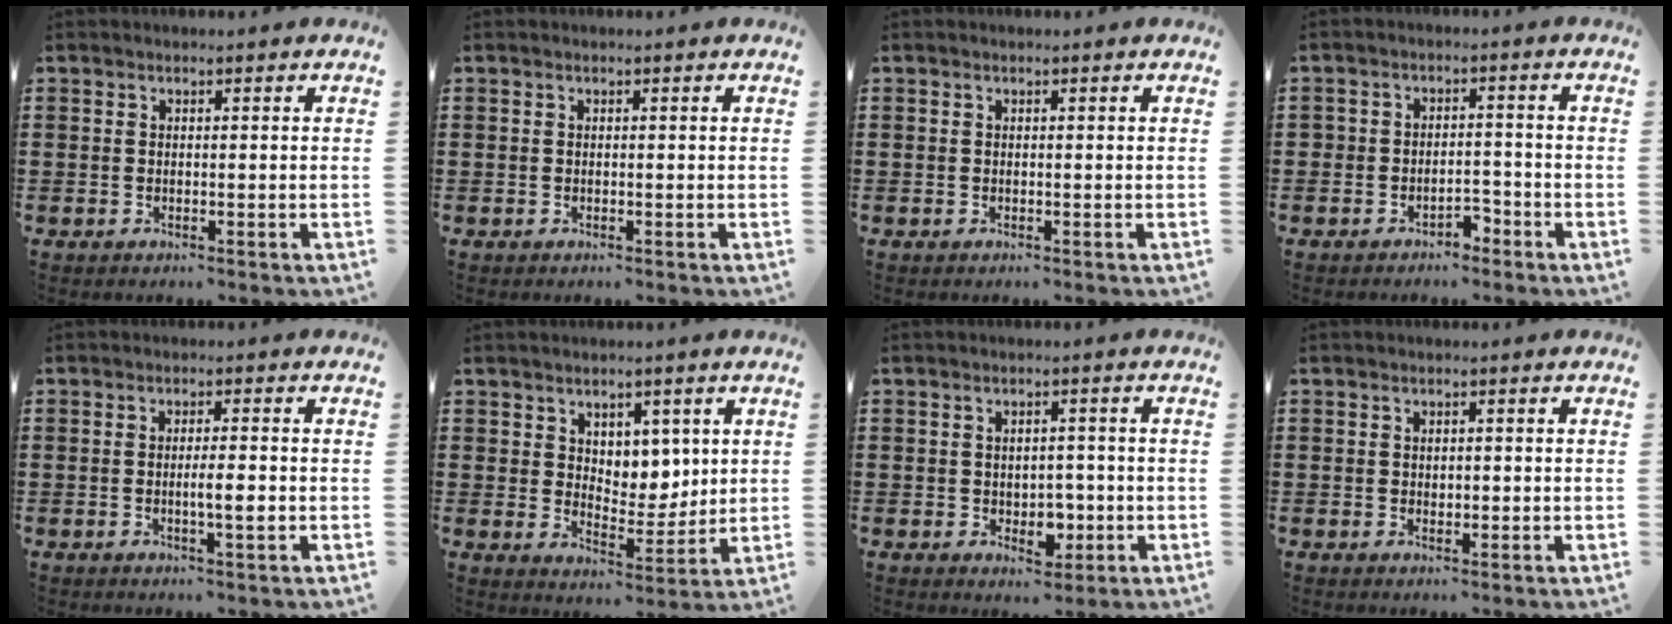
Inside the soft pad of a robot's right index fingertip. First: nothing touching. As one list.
[{"total": 0.0}, {"total": 0.0}, {"total": 2.8, "force": [-2.4, 1.4, 0.6], "torque": [-0.018, 0.007, -0.050]}, {"total": 3.3, "force": [-0.7, 0.4, 3.2], "torque": [-0.055, -0.002, -0.013]}, {"total": 5.1, "force": [3.3, 3.8, 1.1], "torque": [-0.026, -0.006, 0.056]}, {"total": 3.6, "force": [-0.7, 2.7, 2.3], "torque": [-0.041, 0.003, -0.016]}, {"total": 0.9, "force": [0.1, 0.7, 0.5], "torque": [-0.011, 0.005, 0.001]}]